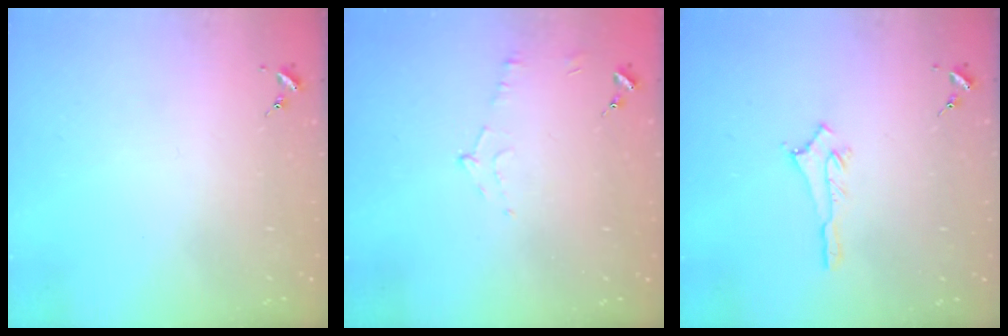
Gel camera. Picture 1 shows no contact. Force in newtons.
{"total": 5.4, "press": 5.4, "slide": 0.7}
{"total": 2.9, "press": 2.9, "slide": 0.2}